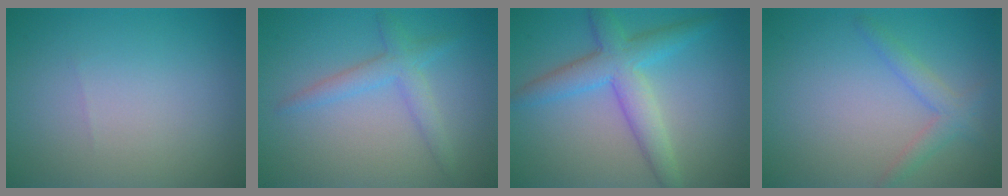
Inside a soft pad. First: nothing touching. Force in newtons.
{"total": 2.5, "press": 2.5, "slide": 0.1}
{"total": 5.0, "press": 5.0, "slide": 0.1}
{"total": 2.1, "press": 2.1, "slide": 0.1}